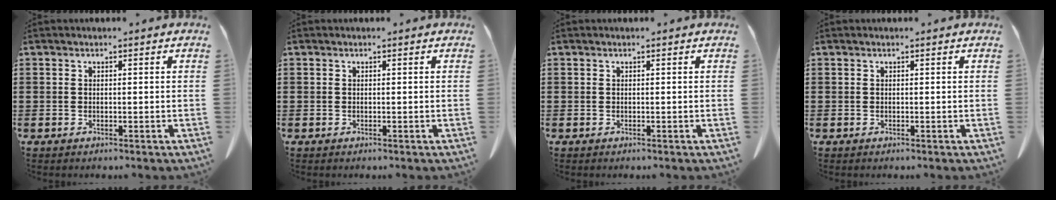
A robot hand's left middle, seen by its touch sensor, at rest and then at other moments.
{"total": 0.0}
{"total": 0.0}
{"total": 0.0}